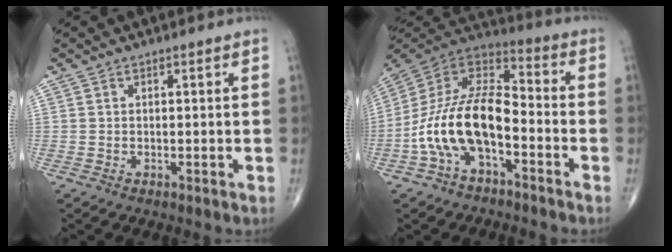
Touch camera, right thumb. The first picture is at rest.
{"total": 16.8, "force": [-5.5, 8.6, 13.3], "torque": [-0.249, 0.065, -0.106]}